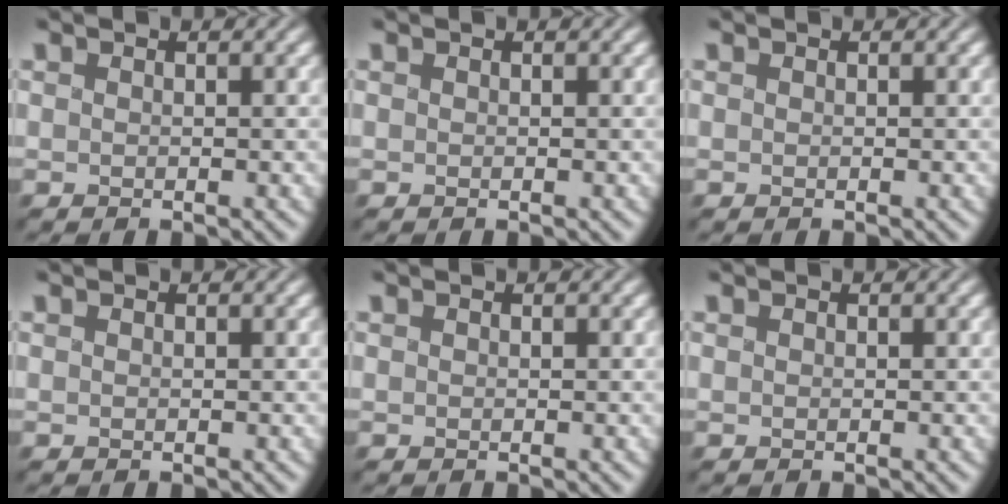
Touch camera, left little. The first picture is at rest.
{"total": 0.0}
{"total": 0.0}
{"total": 0.0}
{"total": 0.0}
{"total": 0.0}